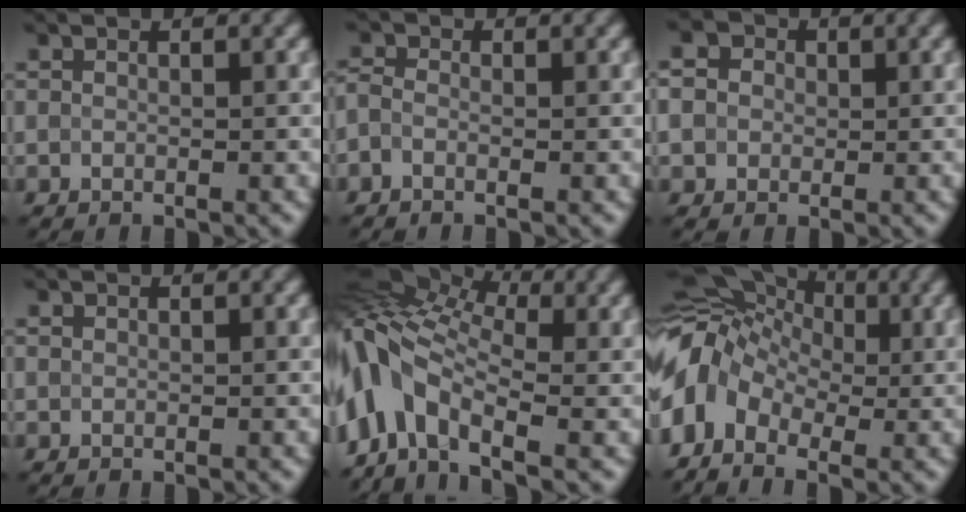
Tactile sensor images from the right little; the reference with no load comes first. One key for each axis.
{"total": 1.3, "fx": -0.7, "fy": 0.9, "fz": 0.8, "tx": -0.022, "ty": -0.003, "tz": -0.020}
{"total": 5.2, "fx": 1.4, "fy": 4.3, "fz": 2.5, "tx": -0.041, "ty": 0.035, "tz": -0.006}
{"total": 0.0}
{"total": 9.2, "fx": -1.7, "fy": 5.7, "fz": 7.0, "tx": -0.142, "ty": 0.013, "tz": -0.055}
{"total": 8.1, "fx": -1.5, "fy": 6.0, "fz": 5.2, "tx": -0.098, "ty": 0.011, "tz": -0.052}